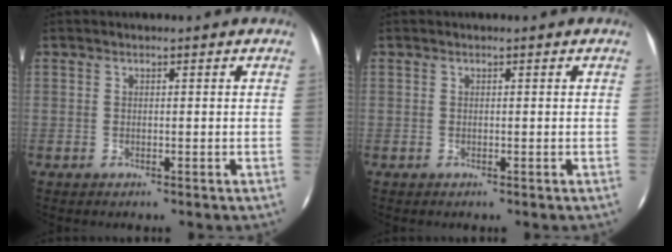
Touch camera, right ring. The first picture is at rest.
{"total": 0.0}